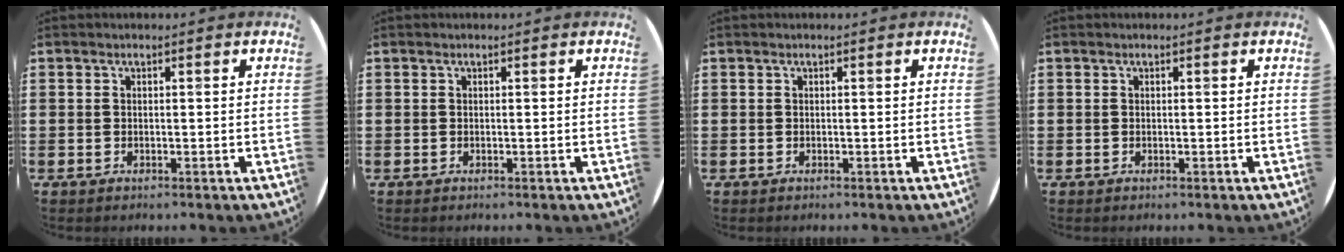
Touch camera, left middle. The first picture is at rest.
{"total": 0.0}
{"total": 0.0}
{"total": 0.0}